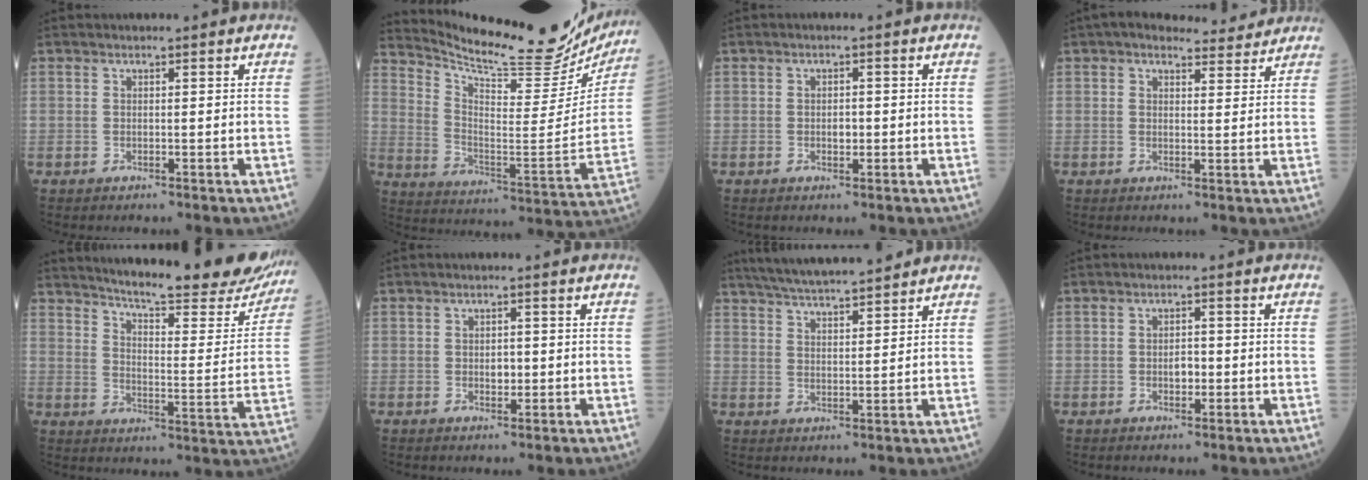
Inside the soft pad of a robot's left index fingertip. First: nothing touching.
{"total": 22.8, "force": [21.2, 4.0, 7.3], "torque": [-0.124, -0.077, 0.292]}
{"total": 1.4, "force": [-0.5, 0.8, 1.1], "torque": [-0.017, -0.002, -0.008]}
{"total": 6.4, "force": [5.9, 1.9, 1.6], "torque": [-0.017, 0.010, 0.068]}
{"total": 24.9, "force": [22.3, 2.9, 10.6], "torque": [-0.151, -0.081, 0.277]}
{"total": 1.6, "force": [-0.4, 1.0, 1.2], "torque": [-0.018, -0.002, -0.006]}
{"total": 11.4, "force": [10.2, 0.6, 4.9], "torque": [-0.085, 0.018, 0.161]}
{"total": 2.0, "force": [-0.7, 1.1, 1.5], "torque": [-0.021, 0.001, -0.012]}